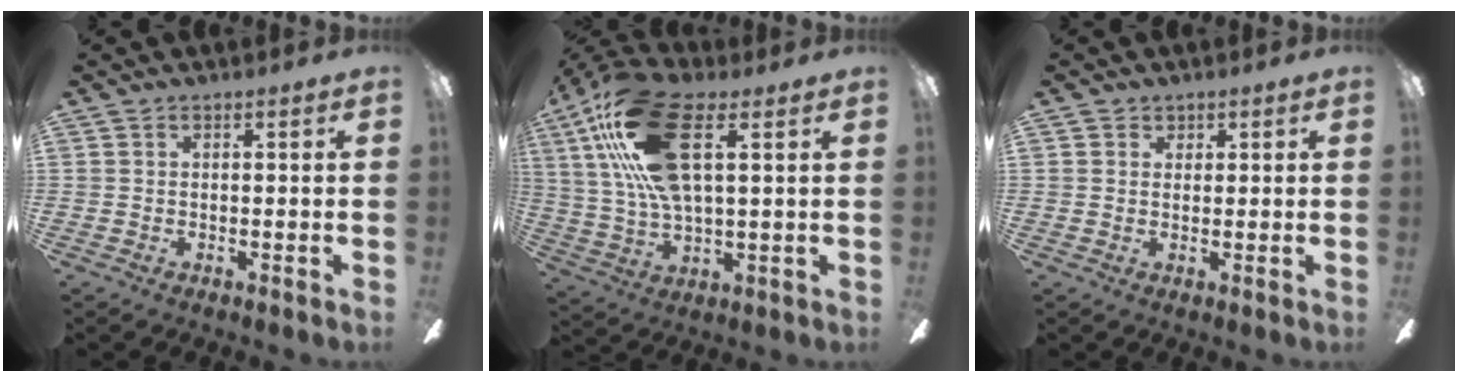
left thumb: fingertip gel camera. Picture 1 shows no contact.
{"total": 21.8, "force": [9.0, 9.1, 17.6], "torque": [-0.384, -0.015, 0.151]}
{"total": 1.5, "force": [0.8, 1.2, 0.1], "torque": [0.004, 0.001, 0.013]}